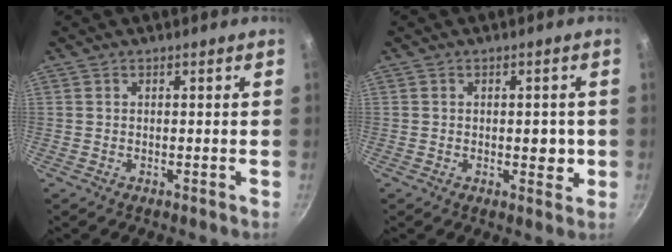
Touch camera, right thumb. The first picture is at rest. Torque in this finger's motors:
{"motor_torque": [0.66, 0.45, 0.51, 0.19, 0.14]}